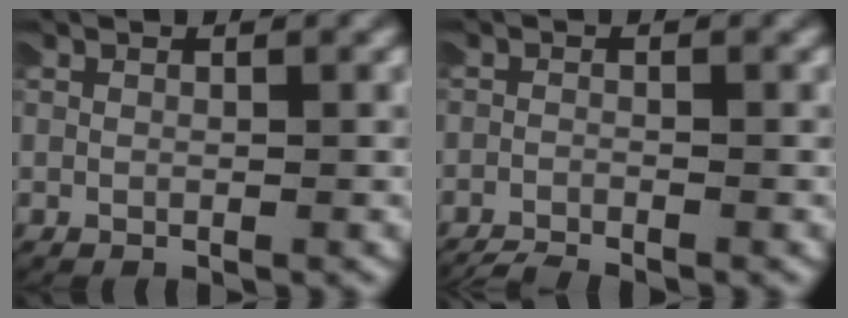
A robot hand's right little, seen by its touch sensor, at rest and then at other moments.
{"total": 2.5, "force": [-2.5, 0.4, 0.2], "torque": [-0.010, -0.011, -0.039]}